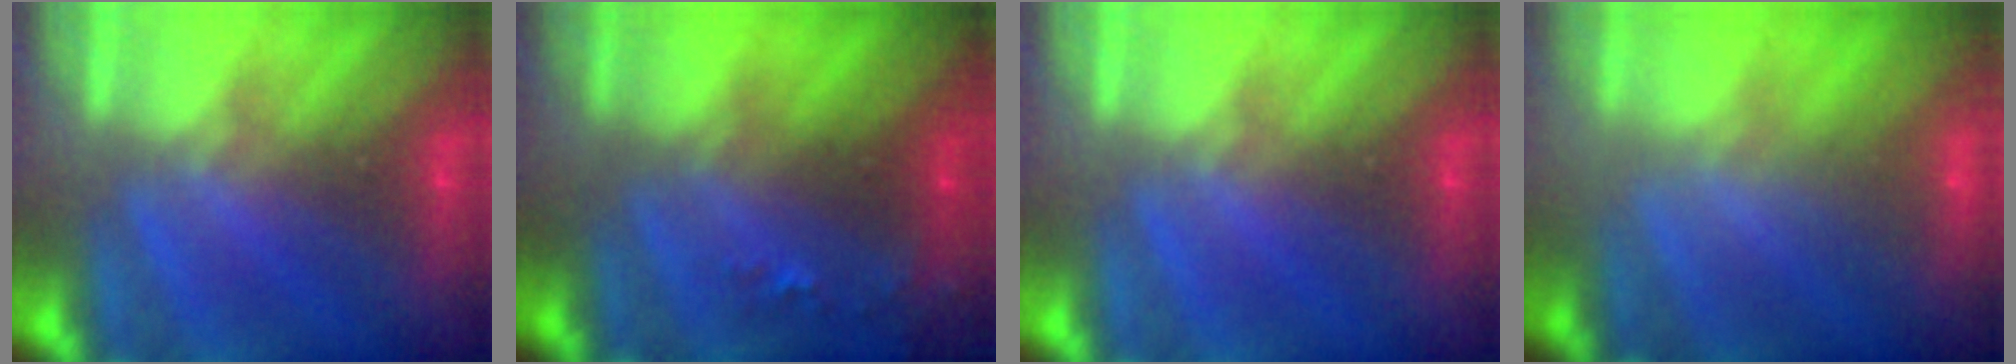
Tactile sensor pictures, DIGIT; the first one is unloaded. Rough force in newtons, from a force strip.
{"total": 8.5}
{"total": 0.0}
{"total": 2.2}